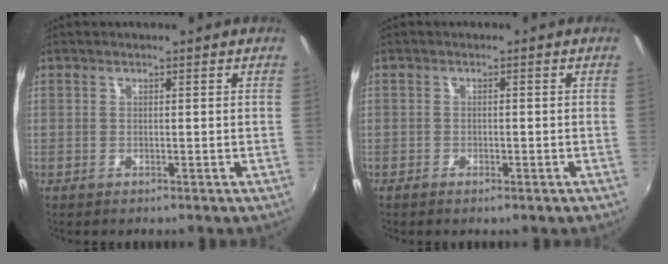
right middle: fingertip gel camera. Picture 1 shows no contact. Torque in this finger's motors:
{"motor_torque": [-0.25, -0.20, -0.07, -0.01]}